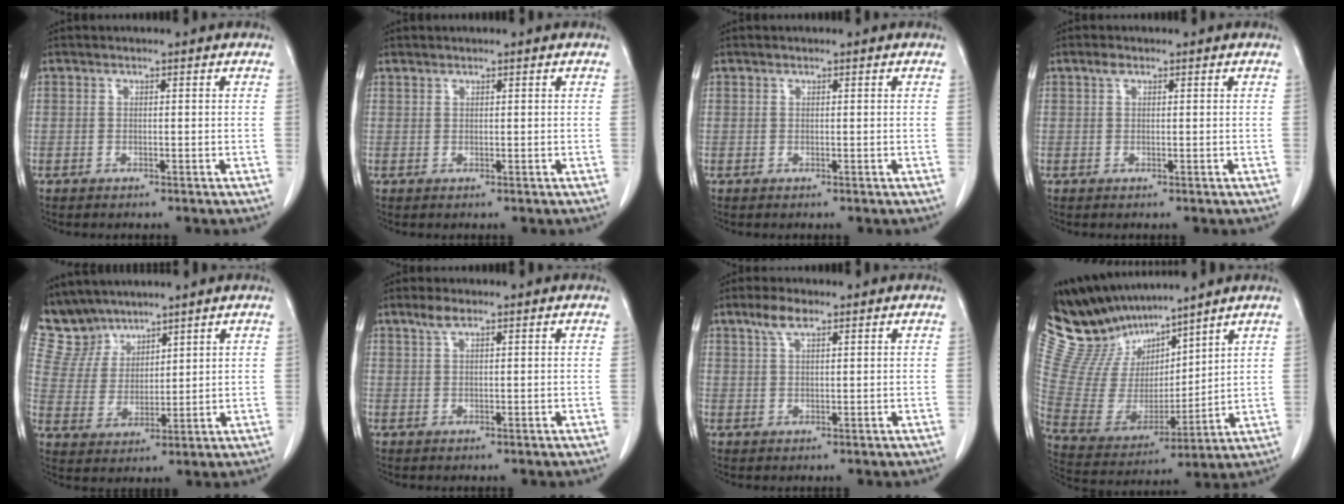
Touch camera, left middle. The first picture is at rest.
{"total": 0.5, "force": [0.5, 0.2, 0.0], "torque": [-0.002, 0.000, 0.010]}
{"total": 0.0}
{"total": 1.0, "force": [0.6, 0.5, 0.7], "torque": [-0.014, 0.007, 0.010]}
{"total": 7.3, "force": [6.7, 2.9, 0.0], "torque": [-0.012, 0.008, 0.151]}
{"total": 2.1, "force": [1.4, 0.4, 1.4], "torque": [-0.036, 0.007, 0.031]}
{"total": 3.4, "force": [2.2, 0.9, 2.4], "torque": [-0.056, 0.008, 0.046]}
{"total": 14.8, "force": [13.5, 4.1, 4.4], "torque": [-0.104, 0.008, 0.272]}